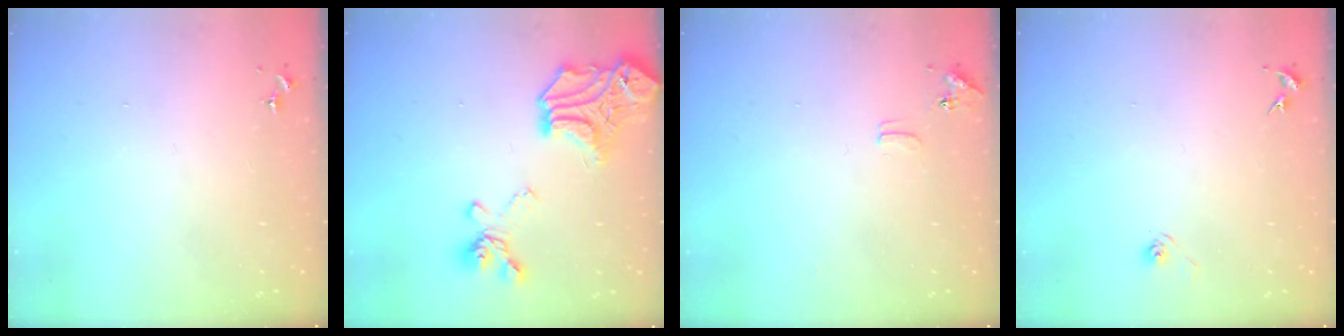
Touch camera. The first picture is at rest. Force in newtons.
{"total": 19.7, "press": 19.7, "slide": 1.0}
{"total": 6.9, "press": 6.9, "slide": 0.8}
{"total": 3.0, "press": 2.6, "slide": 1.5}